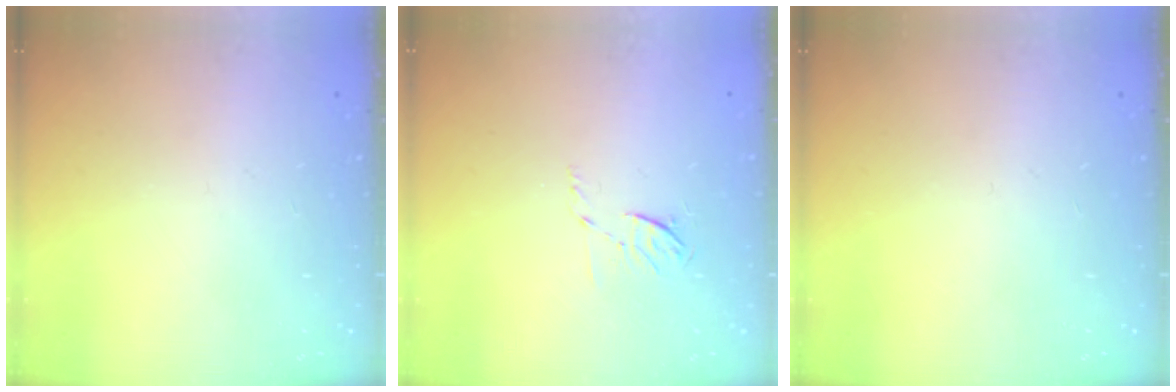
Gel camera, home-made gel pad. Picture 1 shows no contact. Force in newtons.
{"total": 4.4, "press": 4.2, "slide": 1.5}
{"total": 0.0}